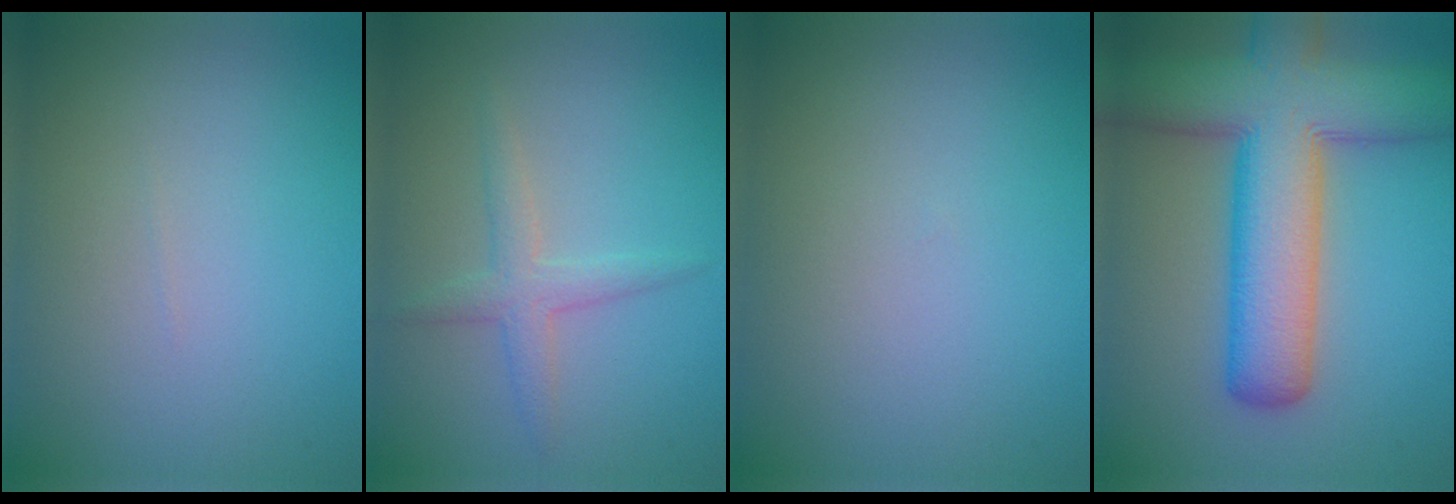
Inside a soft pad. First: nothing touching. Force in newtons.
{"total": 2.3, "press": 2.3, "slide": 0.1}
{"total": 0.0}
{"total": 11.5, "press": 11.5, "slide": 0.5}